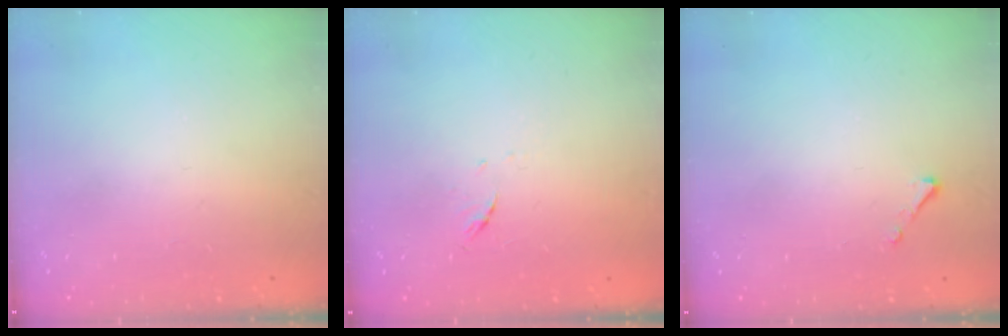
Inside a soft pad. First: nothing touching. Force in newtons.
{"total": 4.8, "press": 4.7, "slide": 1.0}
{"total": 2.5, "press": 2.5, "slide": 0.3}